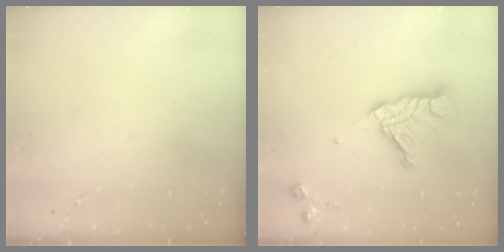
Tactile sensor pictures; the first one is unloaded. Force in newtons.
{"total": 14.5, "press": 14.5, "slide": 1.3}